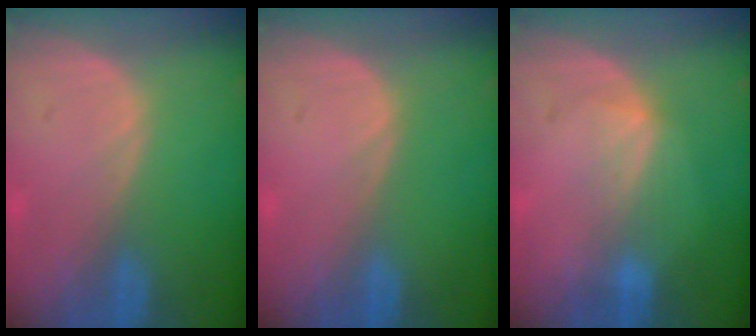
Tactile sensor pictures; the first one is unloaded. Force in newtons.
{"total": 0.0}
{"total": 2.7, "press": 2.7, "slide": 0.4}